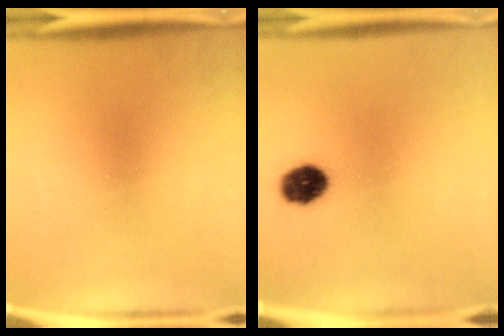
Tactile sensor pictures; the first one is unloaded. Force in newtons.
{"total": 6.9}